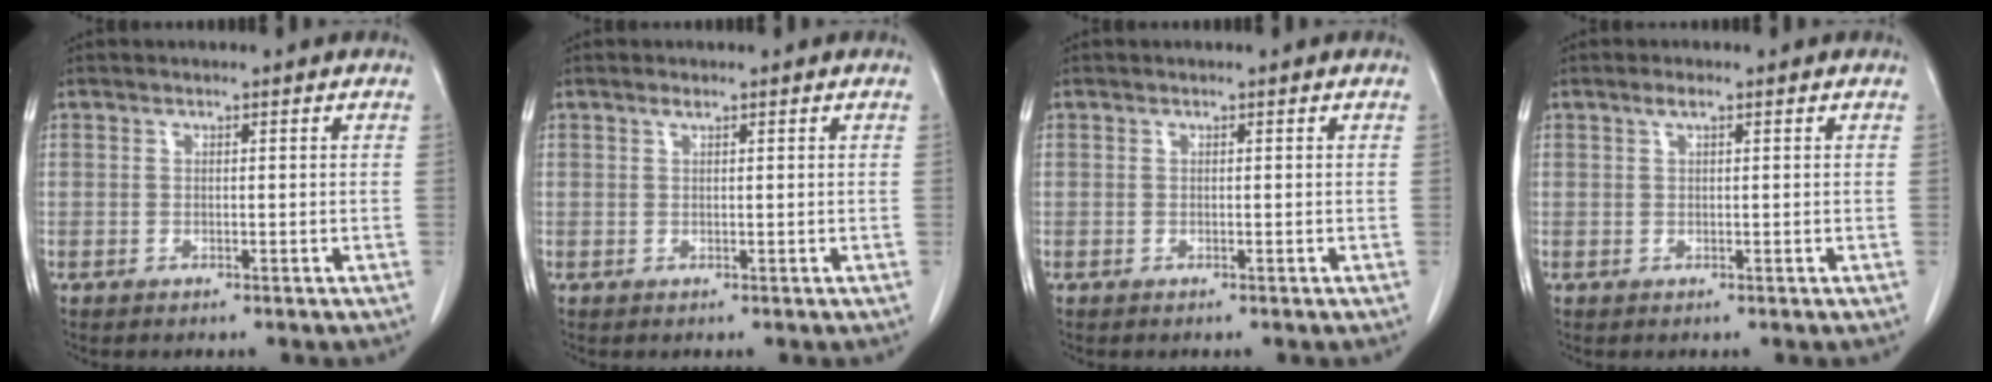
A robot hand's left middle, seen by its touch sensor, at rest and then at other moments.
{"total": 0.6, "force": [0.4, 0.0, 0.4], "torque": [-0.010, 0.000, 0.009]}
{"total": 0.0}
{"total": 1.2, "force": [0.7, 0.1, 1.0], "torque": [-0.021, 0.005, 0.012]}